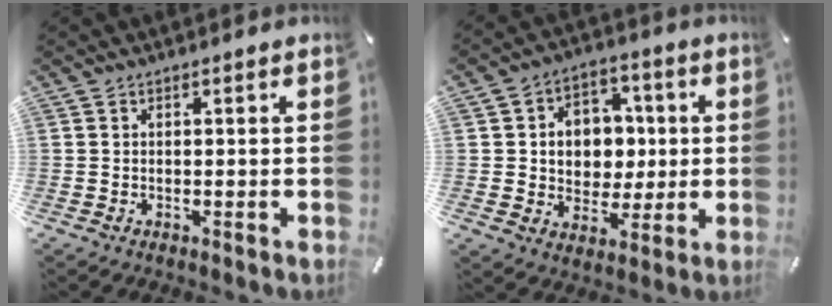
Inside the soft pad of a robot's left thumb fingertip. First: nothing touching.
{"total": 9.5, "force": [0.3, 8.9, 3.4], "torque": [-0.048, 0.004, 0.011]}